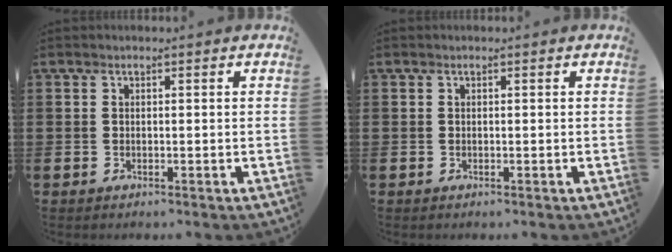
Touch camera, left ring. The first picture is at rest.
{"total": 0.0}